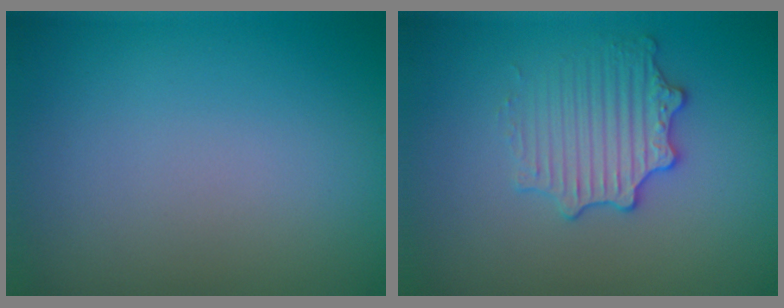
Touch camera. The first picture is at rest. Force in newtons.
{"total": 2.9, "press": 2.8, "slide": 0.5}